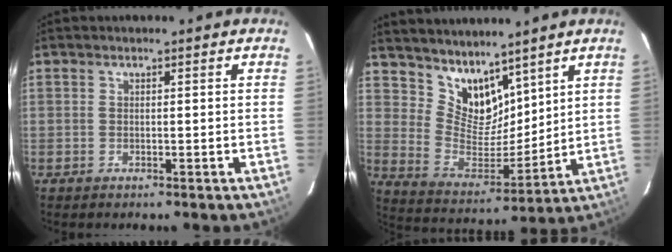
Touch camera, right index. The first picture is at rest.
{"total": 11.2, "force": [8.8, 5.7, 4.1], "torque": [-0.075, -0.005, 0.180]}